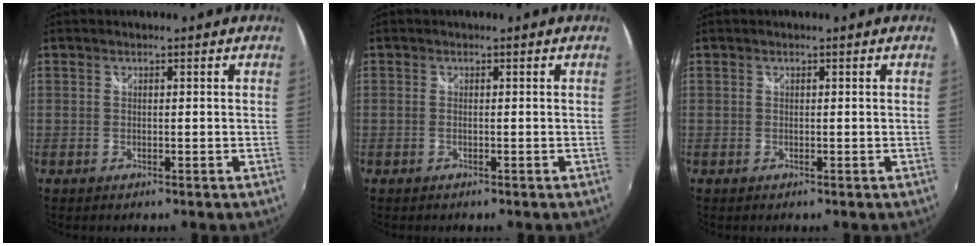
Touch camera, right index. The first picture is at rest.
{"total": 0.5, "force": [-0.2, 0.1, 0.5], "torque": [-0.011, -0.001, -0.006]}
{"total": 0.0}